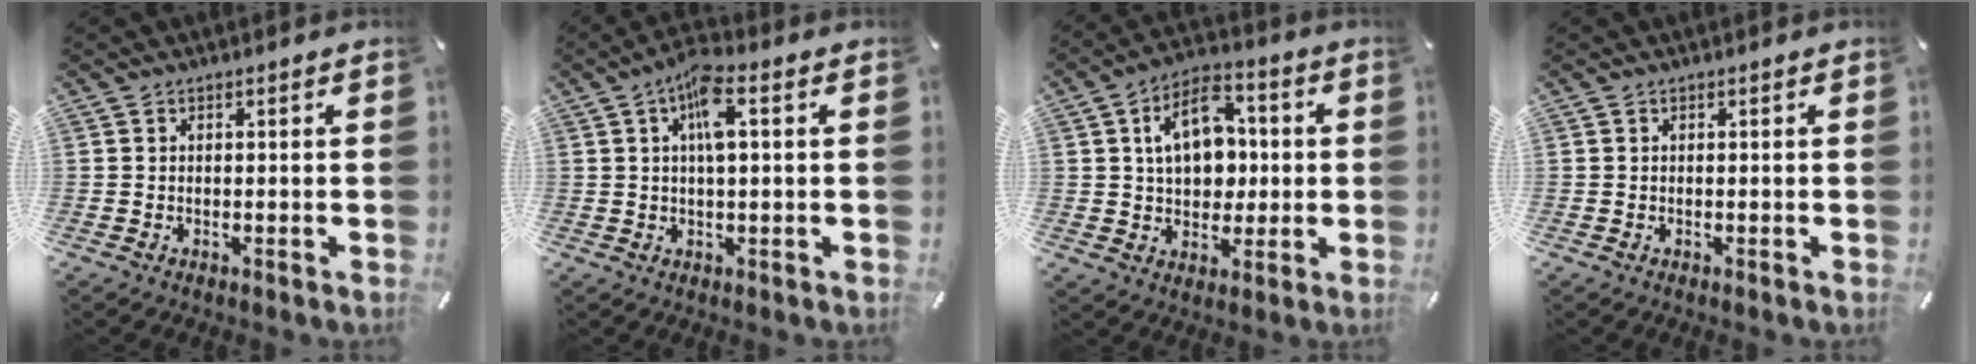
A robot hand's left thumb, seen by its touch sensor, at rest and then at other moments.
{"total": 7.2, "force": [1.8, 2.5, 6.6], "torque": [-0.115, 0.004, 0.027]}
{"total": 12.9, "force": [1.8, 9.5, 8.6], "torque": [-0.129, 0.010, 0.033]}
{"total": 0.0}